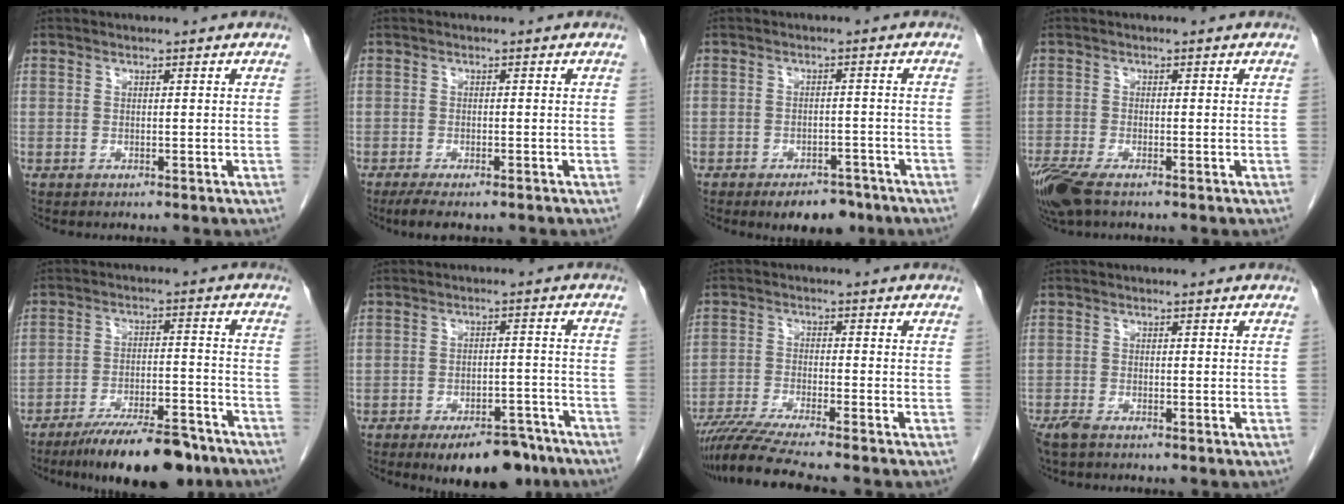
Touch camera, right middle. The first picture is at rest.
{"total": 5.6, "force": [-4.3, 1.6, 3.2], "torque": [-0.047, -0.010, -0.066]}
{"total": 6.2, "force": [-4.5, 2.9, 2.9], "torque": [-0.032, 0.003, -0.062]}
{"total": 6.5, "force": [-4.5, 2.1, 4.3], "torque": [-0.089, -0.018, -0.083]}
{"total": 14.1, "force": [-11.1, 3.1, 8.1], "torque": [-0.113, -0.001, -0.176]}
{"total": 10.4, "force": [-7.7, 4.1, 5.6], "torque": [-0.065, 0.006, -0.113]}
{"total": 9.6, "force": [-8.3, -1.0, 4.7], "torque": [-0.072, -0.026, -0.139]}
{"total": 2.6, "force": [-2.0, 0.8, 1.5], "torque": [-0.035, -0.007, -0.037]}